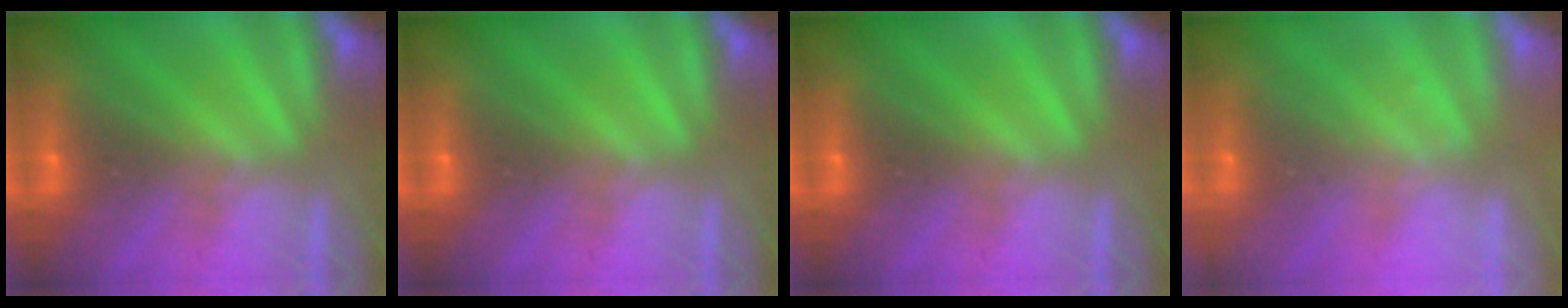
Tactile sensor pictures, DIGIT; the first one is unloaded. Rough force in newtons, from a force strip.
{"total": 0.0}
{"total": 0.0}
{"total": 2.3}